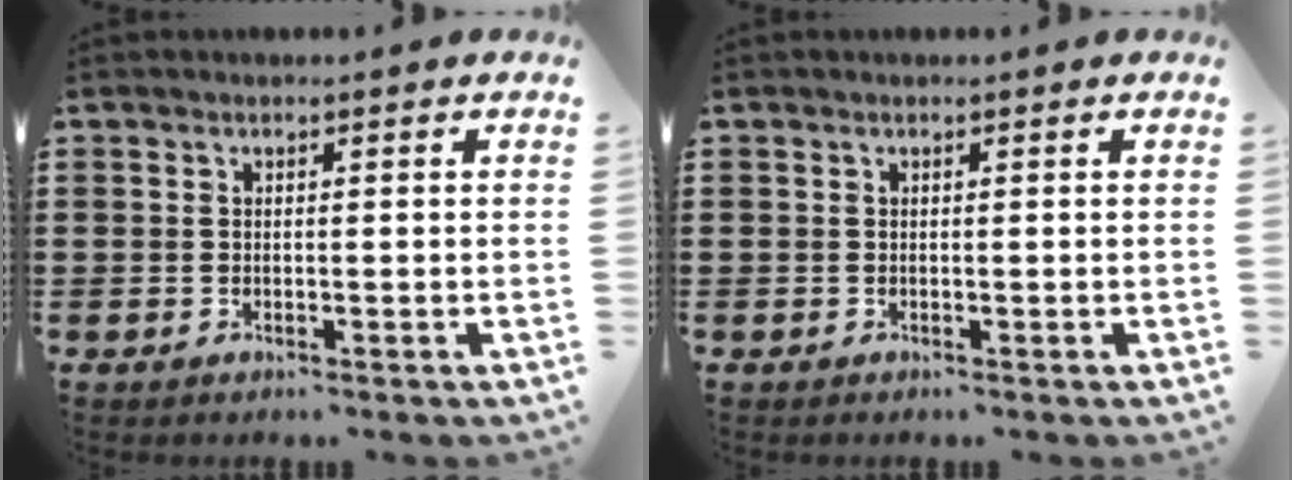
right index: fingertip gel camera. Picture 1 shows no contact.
{"total": 0.0}